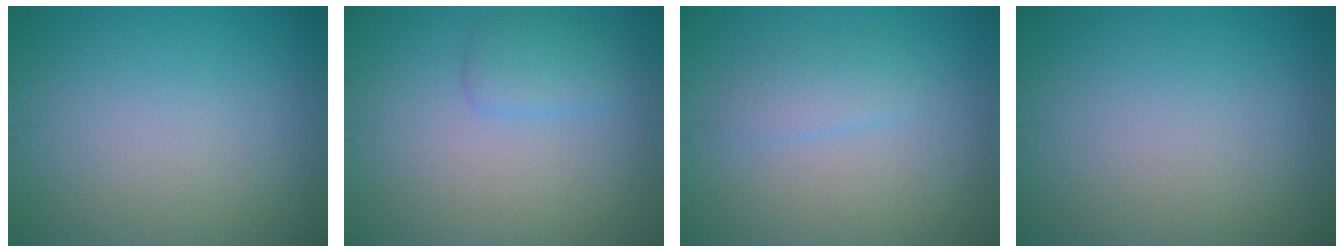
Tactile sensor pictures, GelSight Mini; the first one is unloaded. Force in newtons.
{"total": 1.9, "press": 1.9, "slide": 0.1}
{"total": 1.8, "press": 1.8, "slide": 0.0}
{"total": 0.0}